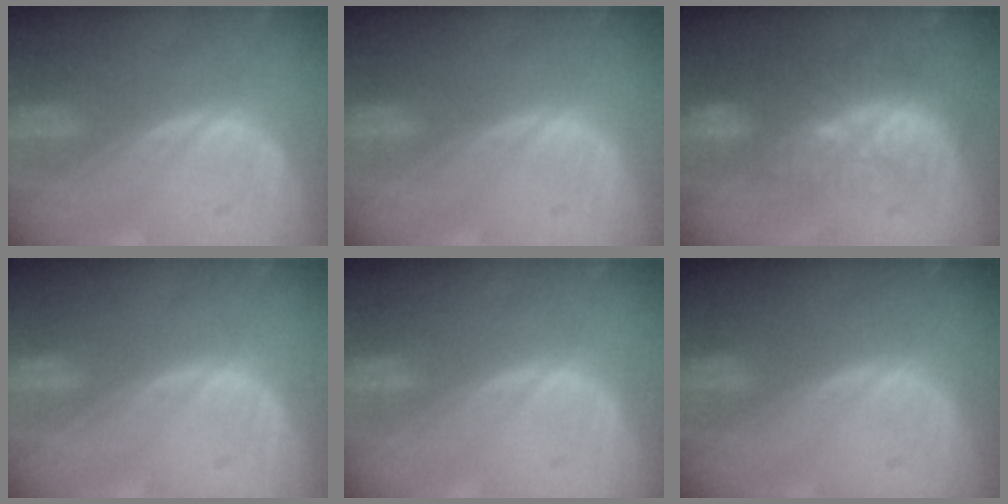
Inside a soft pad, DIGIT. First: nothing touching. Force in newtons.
{"total": 0.0}
{"total": 9.3, "press": 8.6, "slide": 3.5}
{"total": 0.0}
{"total": 0.0}
{"total": 0.0}